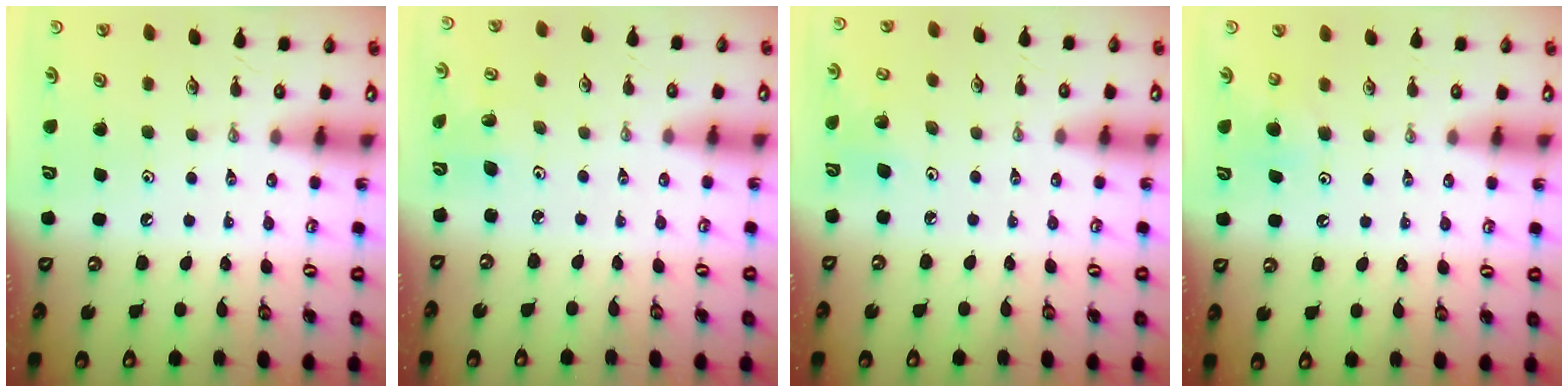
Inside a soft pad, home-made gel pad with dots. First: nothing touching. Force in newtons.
{"total": 1.9, "press": 1.9, "slide": 0.0}
{"total": 6.1, "press": 5.9, "slide": 1.5}
{"total": 5.4, "press": 5.4, "slide": 0.5}